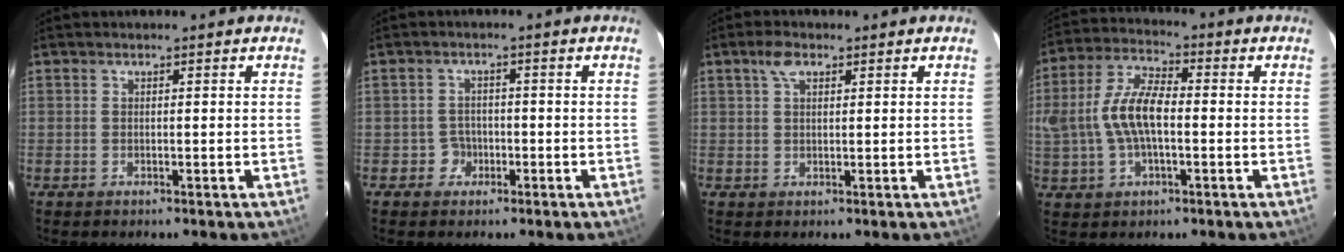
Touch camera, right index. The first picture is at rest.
{"total": 2.8, "force": [-1.3, 2.5, -0.2], "torque": [0.005, 0.014, -0.021]}
{"total": 3.2, "force": [1.7, 1.6, 2.2], "torque": [-0.042, 0.010, 0.030]}
{"total": 11.7, "force": [-0.8, 5.8, 10.1], "torque": [-0.210, 0.014, -0.012]}